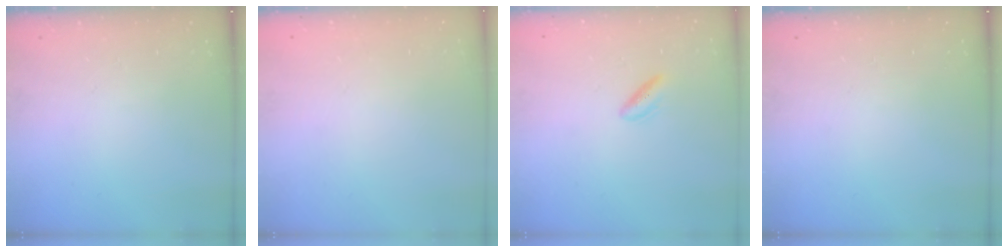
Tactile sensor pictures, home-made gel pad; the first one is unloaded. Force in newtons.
{"total": 2.1, "press": 2.1, "slide": 0.1}
{"total": 3.5, "press": 3.0, "slide": 1.7}
{"total": 0.0}